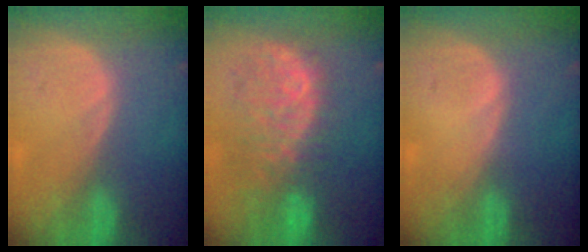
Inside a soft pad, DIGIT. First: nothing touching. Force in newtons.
{"total": 10.8, "press": 9.4, "slide": 5.3}
{"total": 0.0}